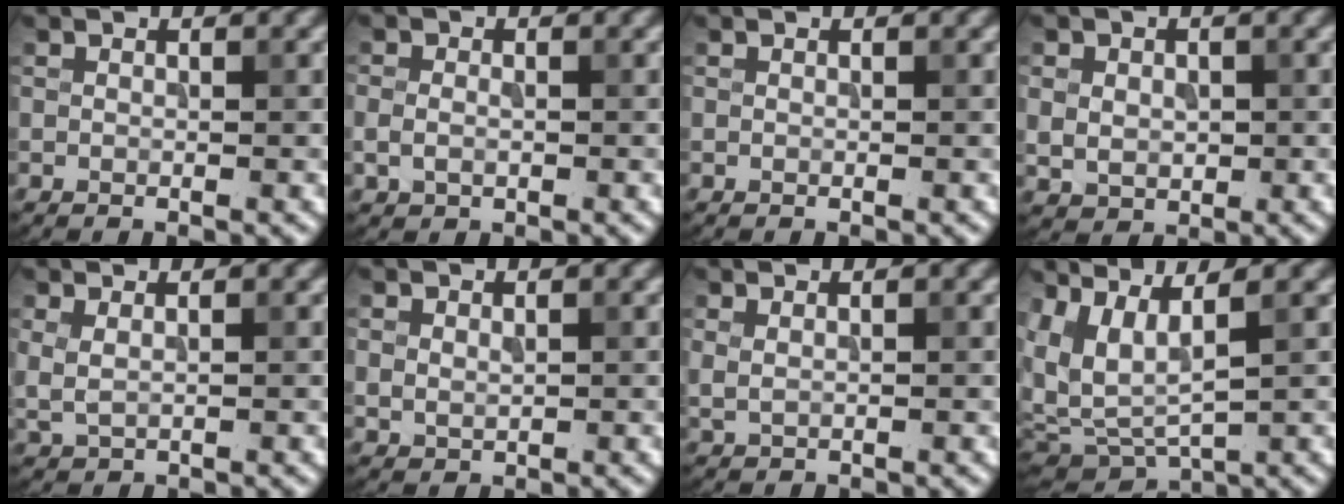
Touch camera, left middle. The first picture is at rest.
{"total": 1.8, "force": [-0.3, 1.3, 1.2], "torque": [-0.025, 0.001, -0.006]}
{"total": 0.0}
{"total": 2.7, "force": [0.2, 2.2, 1.5], "torque": [-0.024, -0.005, 0.009]}
{"total": 1.4, "force": [0.6, 0.6, 1.1], "torque": [-0.029, -0.001, 0.015]}
{"total": 1.2, "force": [0.5, 0.9, 0.7], "torque": [-0.015, -0.003, 0.014]}
{"total": 1.0, "force": [0.6, 0.4, 0.7], "torque": [-0.016, 0.000, 0.014]}
{"total": 5.7, "force": [1.7, 2.2, 5.0], "torque": [-0.113, 0.001, 0.041]}